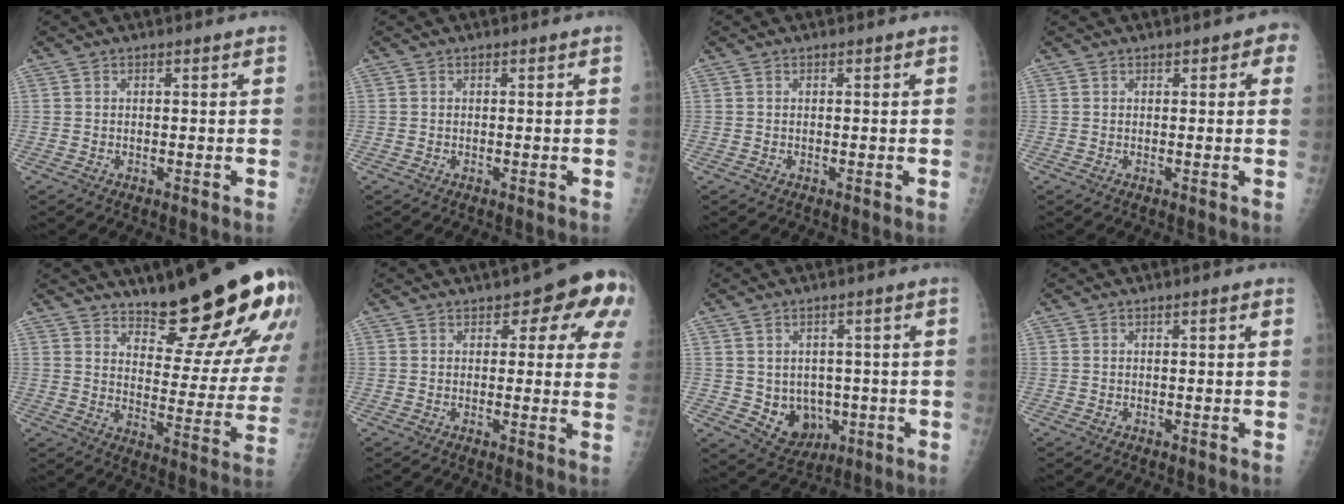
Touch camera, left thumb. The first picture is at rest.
{"total": 0.0}
{"total": 0.0}
{"total": 3.5, "force": [1.4, 1.6, 2.7], "torque": [-0.012, 0.001, 0.009]}
{"total": 21.8, "force": [15.7, 5.0, 14.3], "torque": [-0.162, -0.110, 0.219]}
{"total": 12.3, "force": [5.3, 5.4, 9.7], "torque": [-0.065, -0.012, 0.051]}
{"total": 7.9, "force": [-1.1, 6.5, 4.3], "torque": [-0.030, 0.003, 0.005]}
{"total": 1.0, "force": [0.3, 0.1, 1.0], "torque": [-0.019, 0.001, 0.003]}